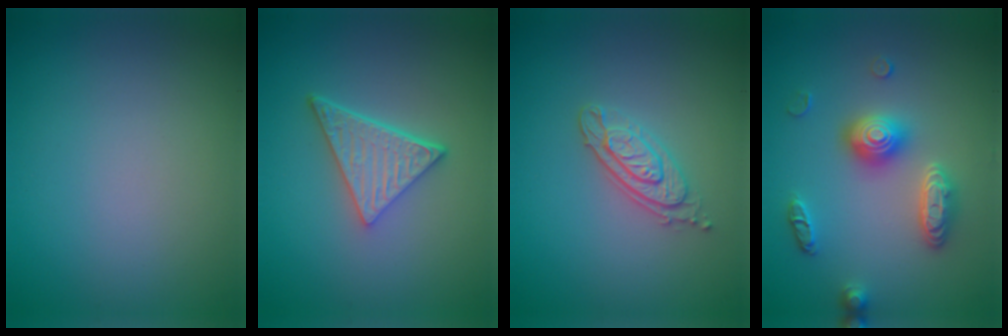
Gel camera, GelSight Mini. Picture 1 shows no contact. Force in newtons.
{"total": 4.8, "press": 3.4, "slide": 3.4}
{"total": 2.9, "press": 2.6, "slide": 1.4}
{"total": 3.7, "press": 3.5, "slide": 1.3}